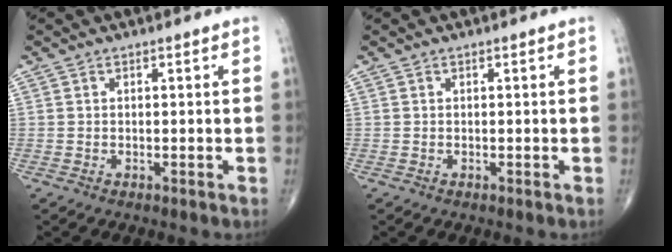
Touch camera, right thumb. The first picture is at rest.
{"total": 0.0}